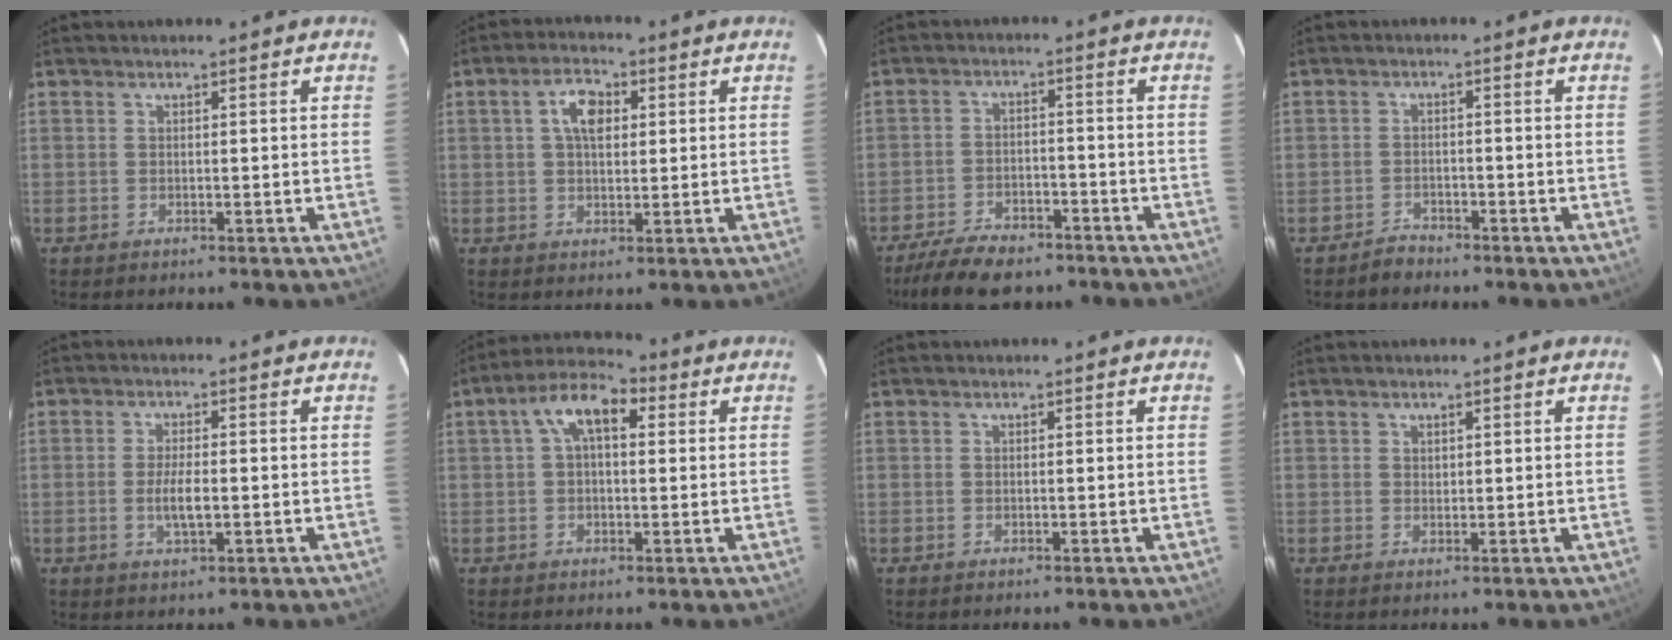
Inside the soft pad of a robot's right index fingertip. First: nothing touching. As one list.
[{"total": 5.6, "force": [1.5, 3.2, 4.4], "torque": [-0.078, 0.017, 0.029]}, {"total": 11.3, "force": [-9.0, 4.7, 5.0], "torque": [-0.124, -0.004, -0.143]}, {"total": 2.6, "force": [-2.1, 1.5, -0.2], "torque": [0.002, 0.012, -0.036]}, {"total": 4.2, "force": [-0.8, 1.1, 4.0], "torque": [-0.078, -0.005, -0.013]}, {"total": 8.4, "force": [2.4, 4.4, 6.7], "torque": [-0.125, 0.033, 0.035]}, {"total": 0.0}, {"total": 0.9, "force": [0.5, 0.7, 0.2], "torque": [-0.001, 0.004, 0.008]}]